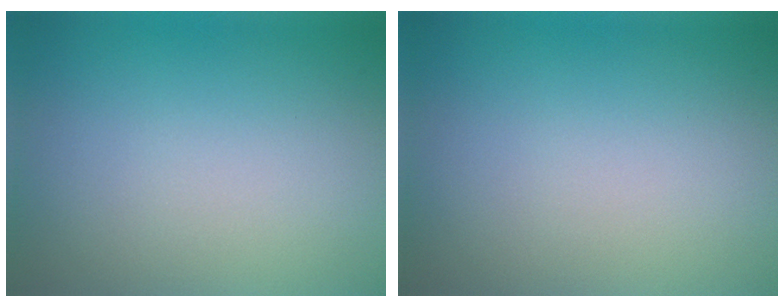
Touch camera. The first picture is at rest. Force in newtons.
{"total": 0.0}